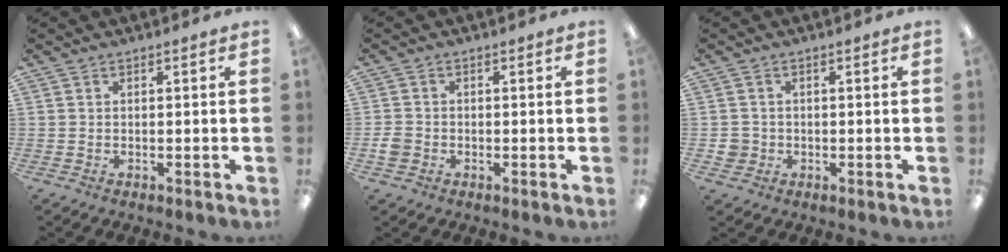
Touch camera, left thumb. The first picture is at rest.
{"total": 2.6, "force": [-0.8, 2.2, 1.1], "torque": [-0.015, 0.006, -0.015]}
{"total": 3.1, "force": [-0.4, 3.1, 0.3], "torque": [-0.009, 0.005, -0.007]}